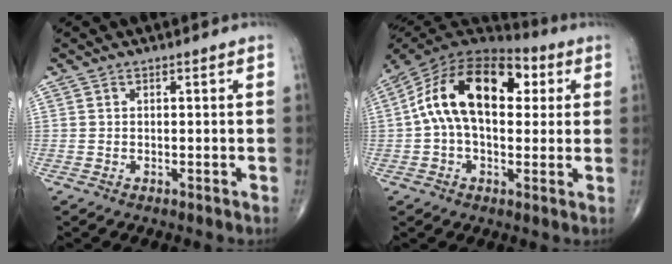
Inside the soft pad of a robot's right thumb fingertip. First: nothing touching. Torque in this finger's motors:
{"motor_torque": [1.38, 1.58, 1.62, 0.01, 0.64]}